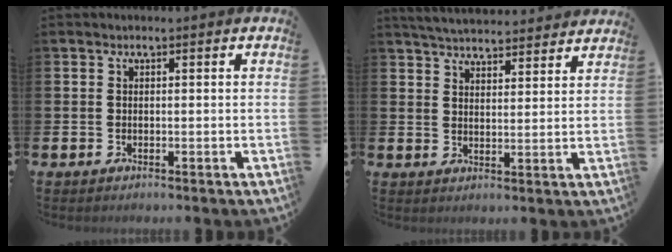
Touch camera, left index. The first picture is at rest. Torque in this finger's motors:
{"motor_torque": [1.05, -1.09, 0.58, 0.06]}